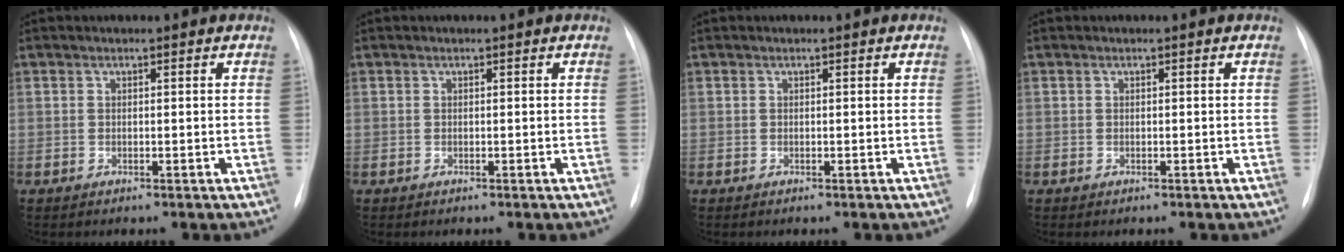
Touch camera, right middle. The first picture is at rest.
{"total": 0.0}
{"total": 0.0}
{"total": 0.0}